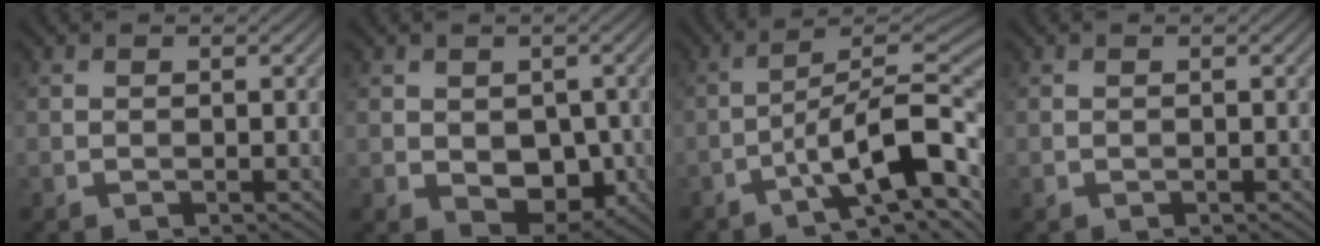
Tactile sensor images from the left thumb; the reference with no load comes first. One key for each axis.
{"total": 5.6, "fx": -0.6, "fy": 4.0, "fz": 3.9, "tx": -0.073, "ty": -0.018, "tz": -0.002}
{"total": 11.9, "fx": -5.5, "fy": 3.3, "fz": 10.0, "tx": -0.167, "ty": 0.006, "tz": -0.099}
{"total": 0.0}